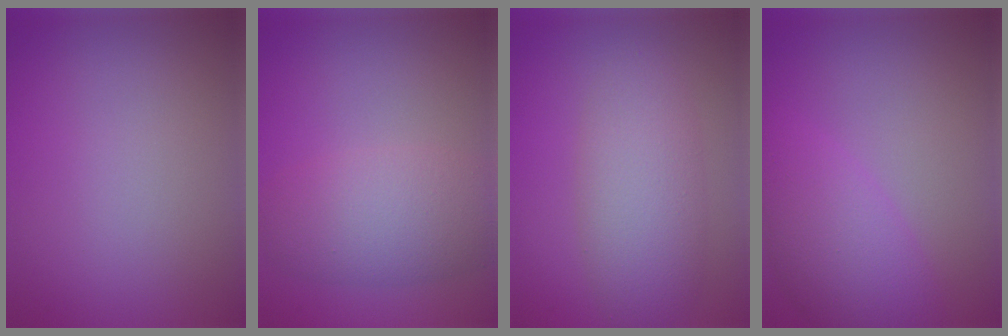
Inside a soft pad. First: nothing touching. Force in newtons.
{"total": 5.5, "press": 5.5, "slide": 0.2}
{"total": 5.1, "press": 5.1, "slide": 0.1}
{"total": 5.4, "press": 5.3, "slide": 0.2}